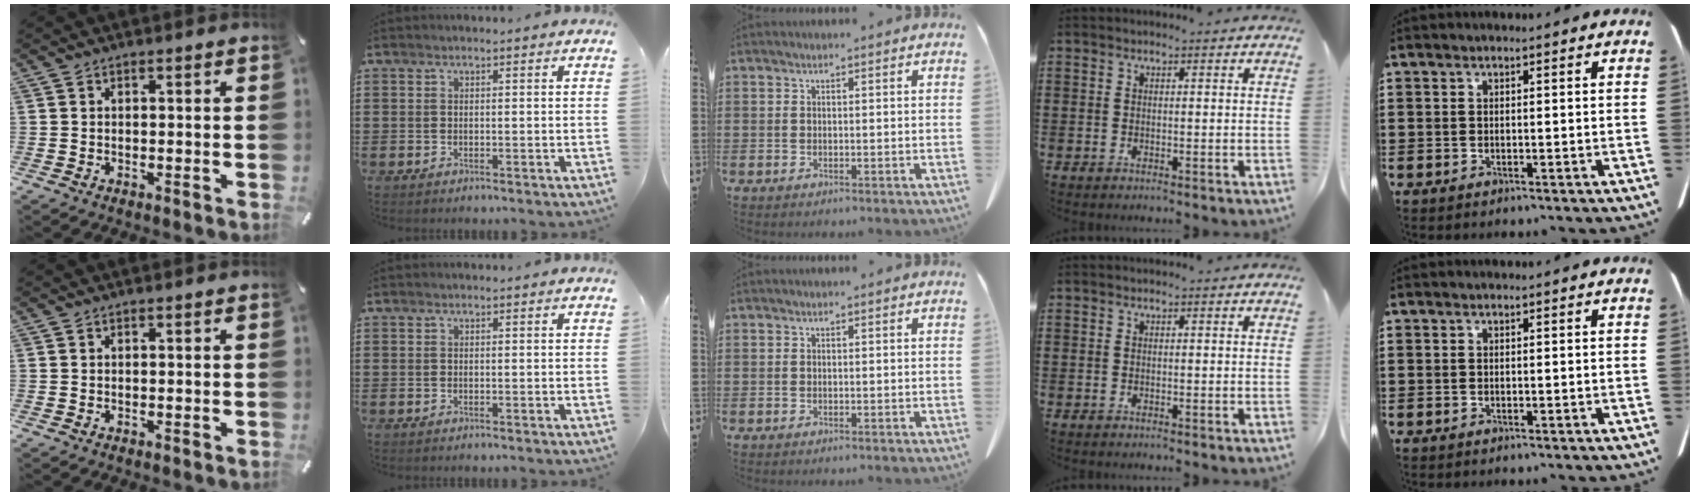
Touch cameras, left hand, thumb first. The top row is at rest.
{}